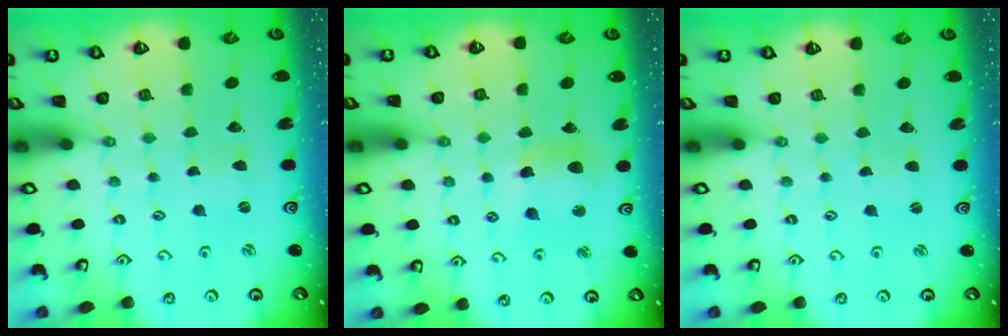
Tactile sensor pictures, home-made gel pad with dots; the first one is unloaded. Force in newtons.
{"total": 11.9, "press": 11.8, "slide": 1.5}
{"total": 0.0}